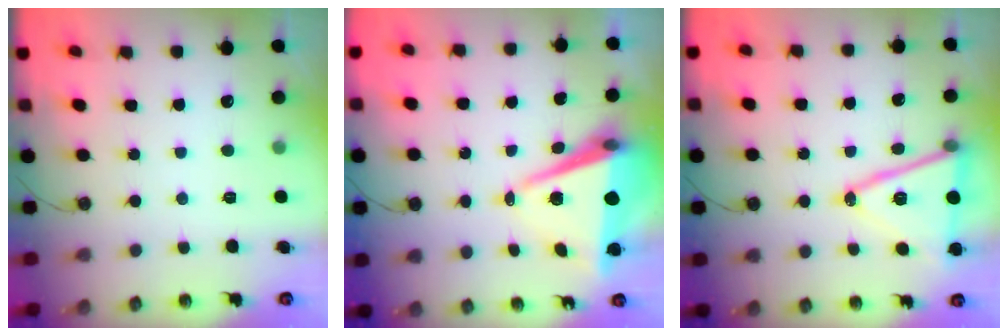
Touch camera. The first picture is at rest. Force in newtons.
{"total": 9.8, "press": 8.8, "slide": 4.2}
{"total": 16.7, "press": 16.3, "slide": 3.6}